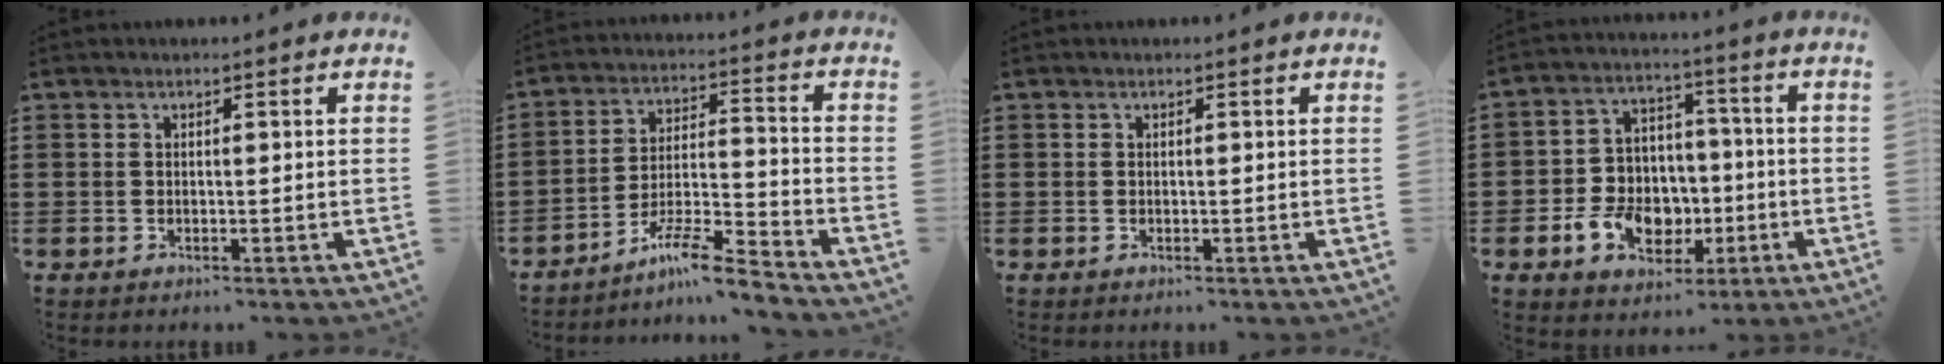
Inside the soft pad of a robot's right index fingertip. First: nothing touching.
{"total": 8.2, "force": [-7.1, 0.4, 4.1], "torque": [-0.074, 0.008, -0.136]}
{"total": 0.0}
{"total": 10.0, "force": [-3.0, 7.9, 5.3], "torque": [-0.121, 0.030, -0.045]}